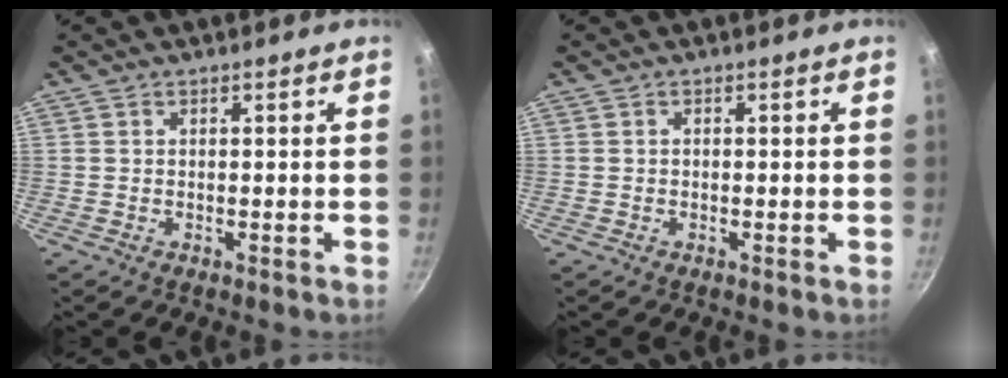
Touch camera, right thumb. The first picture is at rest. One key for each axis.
{"total": 0.0}